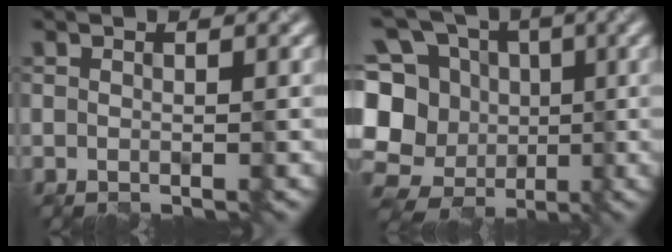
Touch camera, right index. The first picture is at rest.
{"total": 15.3, "force": [-2.3, 13.9, 6.1], "torque": [-0.163, 0.019, -0.040]}